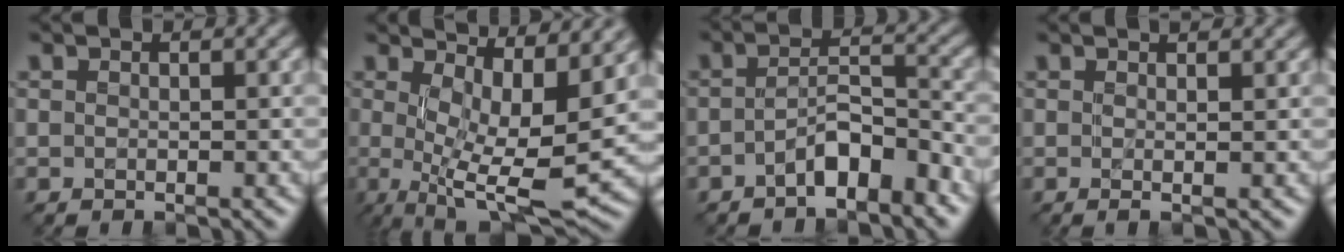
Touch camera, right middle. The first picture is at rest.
{"total": 11.4, "force": [2.2, 3.9, 10.5], "torque": [-0.159, -0.010, 0.050]}
{"total": 3.8, "force": [-2.3, 1.3, 2.8], "torque": [-0.048, 0.014, -0.042]}
{"total": 2.3, "force": [0.8, 0.7, 2.0], "torque": [-0.022, 0.005, -0.008]}